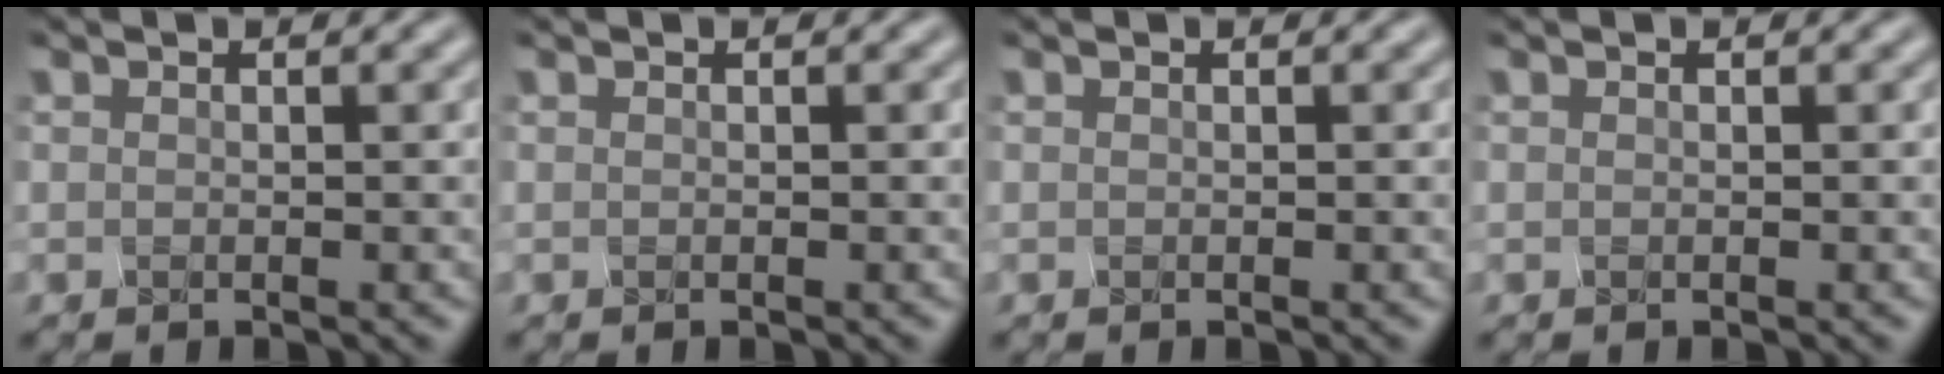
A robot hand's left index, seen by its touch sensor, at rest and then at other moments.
{"total": 0.0}
{"total": 0.0}
{"total": 0.0}